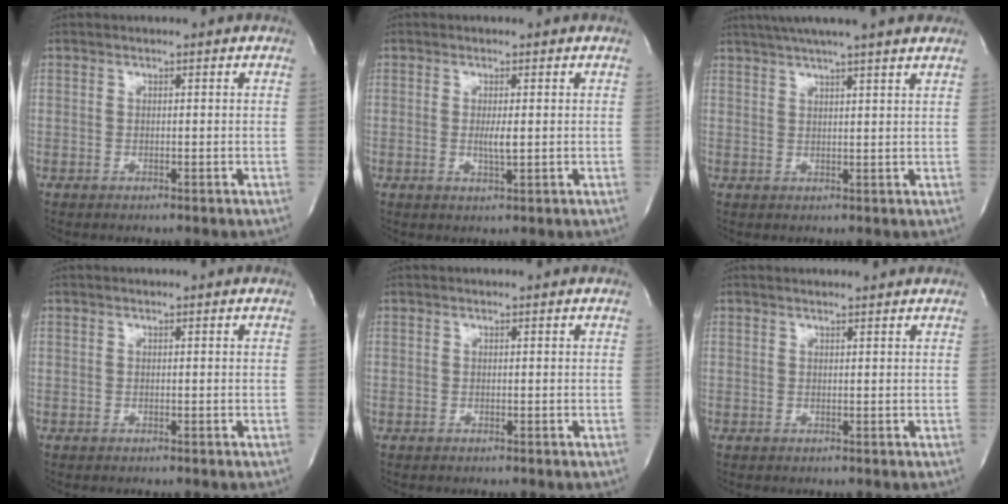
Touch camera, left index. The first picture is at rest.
{"total": 2.1, "force": [0.0, 0.2, 2.1], "torque": [-0.044, -0.006, 0.000]}
{"total": 12.9, "force": [10.9, -0.3, 6.9], "torque": [-0.119, 0.031, 0.141]}
{"total": 0.0}
{"total": 0.0}
{"total": 2.6, "force": [2.6, 0.1, 0.5], "torque": [-0.012, 0.010, 0.031]}